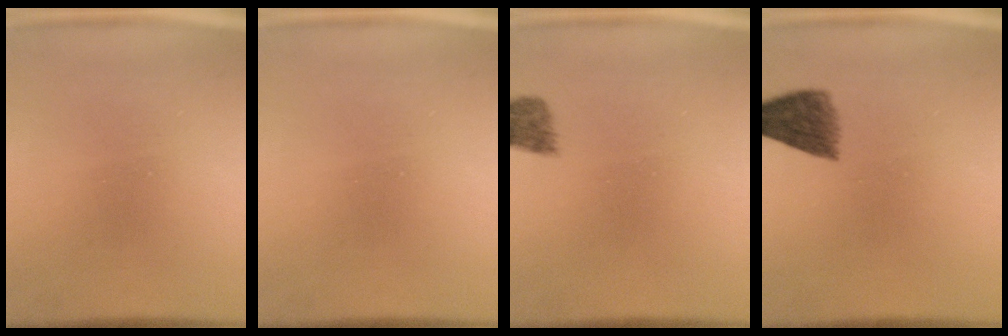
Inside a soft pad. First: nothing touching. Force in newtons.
{"total": 0.0}
{"total": 1.9}
{"total": 6.0}